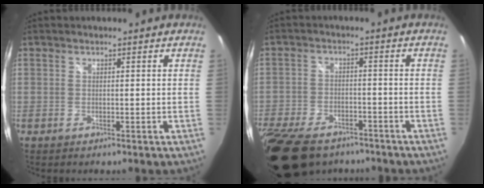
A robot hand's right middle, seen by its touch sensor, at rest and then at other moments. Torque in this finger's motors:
{"motor_torque": [0.77, -0.71, 0.29, 0.21]}